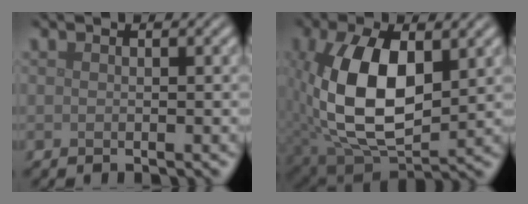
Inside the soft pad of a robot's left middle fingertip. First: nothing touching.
{"total": 10.9, "force": [0.9, 6.1, 9.0], "torque": [-0.186, -0.008, 0.023]}